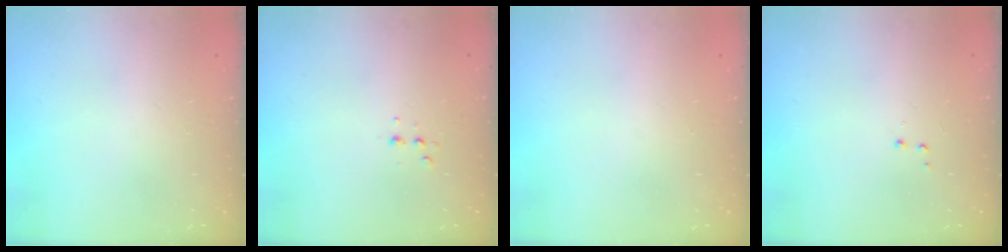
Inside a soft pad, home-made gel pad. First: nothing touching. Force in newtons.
{"total": 3.6, "press": 3.5, "slide": 1.1}
{"total": 0.0}
{"total": 2.9, "press": 2.8, "slide": 0.7}